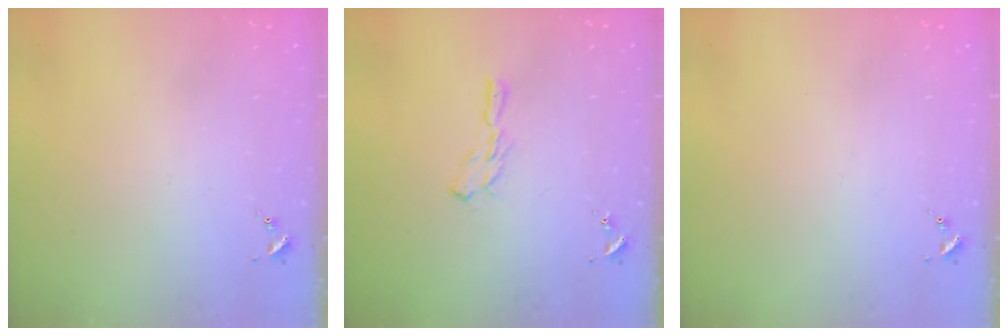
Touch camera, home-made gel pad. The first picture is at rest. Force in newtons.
{"total": 5.7, "press": 5.7, "slide": 0.4}
{"total": 0.0}